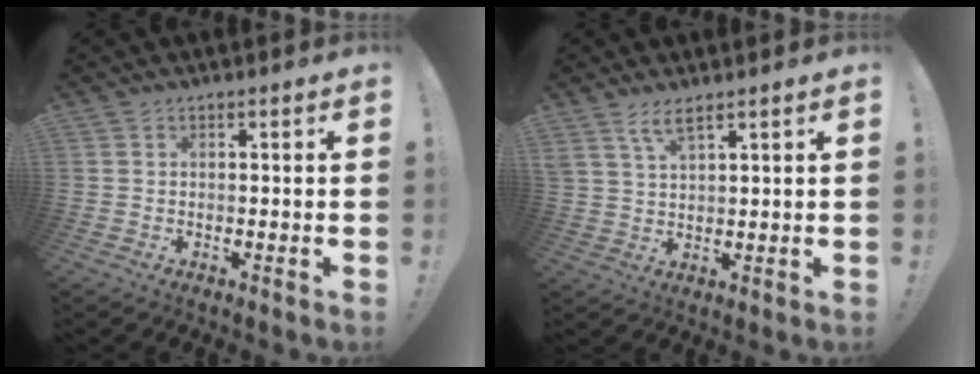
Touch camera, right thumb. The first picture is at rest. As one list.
[{"total": 4.8, "force": [3.3, 1.1, 3.3], "torque": [-0.068, -0.010, 0.060]}]